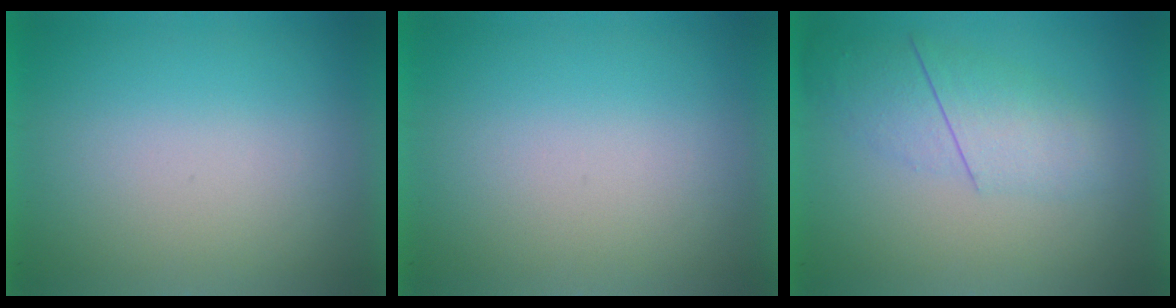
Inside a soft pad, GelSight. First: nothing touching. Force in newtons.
{"total": 0.0}
{"total": 2.3}